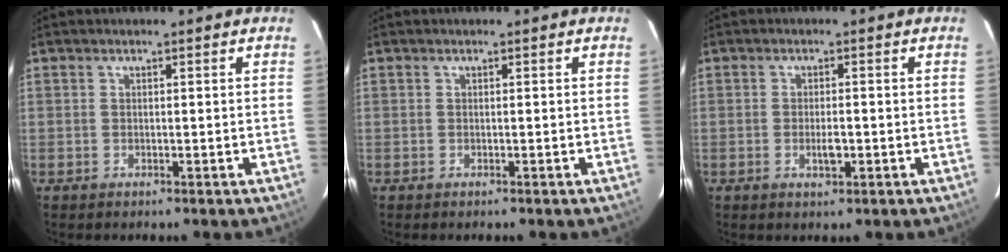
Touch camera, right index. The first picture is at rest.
{"total": 0.0}
{"total": 2.4, "force": [-0.7, 0.7, 2.2], "torque": [-0.042, 0.000, -0.009]}